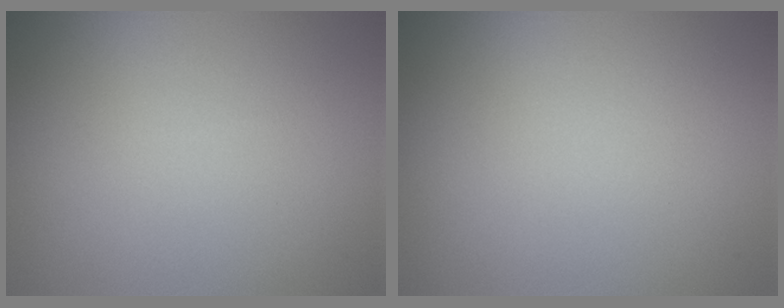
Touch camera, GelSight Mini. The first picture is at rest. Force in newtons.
{"total": 0.0}